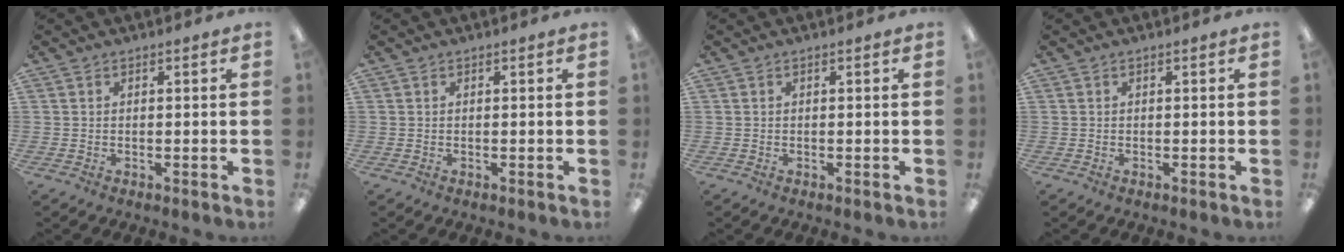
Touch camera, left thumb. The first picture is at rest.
{"total": 0.0}
{"total": 0.0}
{"total": 0.0}